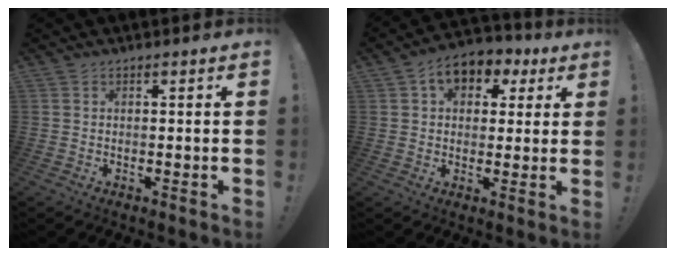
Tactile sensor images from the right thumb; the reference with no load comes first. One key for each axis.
{"total": 9.0, "fx": 3.7, "fy": 6.5, "fz": 5.1, "tx": -0.072, "ty": -0.009, "tz": 0.071}